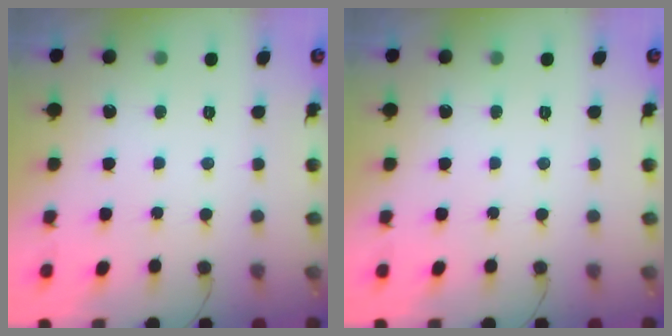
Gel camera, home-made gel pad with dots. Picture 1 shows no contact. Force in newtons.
{"total": 0.0}